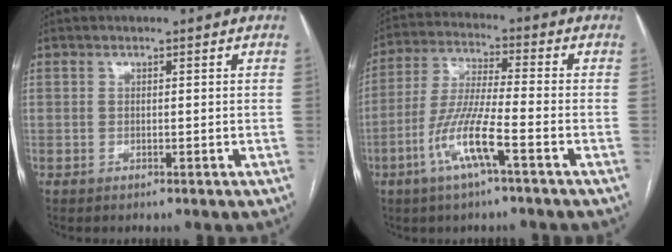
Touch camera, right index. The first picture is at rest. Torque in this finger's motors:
{"motor_torque": [1.50, -0.64, 0.80, 0.21]}